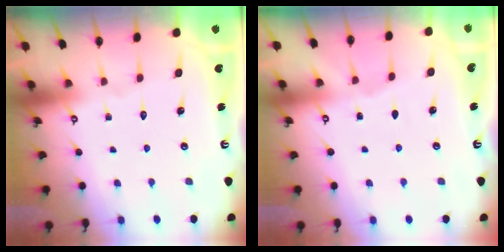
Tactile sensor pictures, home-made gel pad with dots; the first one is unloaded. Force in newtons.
{"total": 1.6, "press": 1.5, "slide": 0.3}